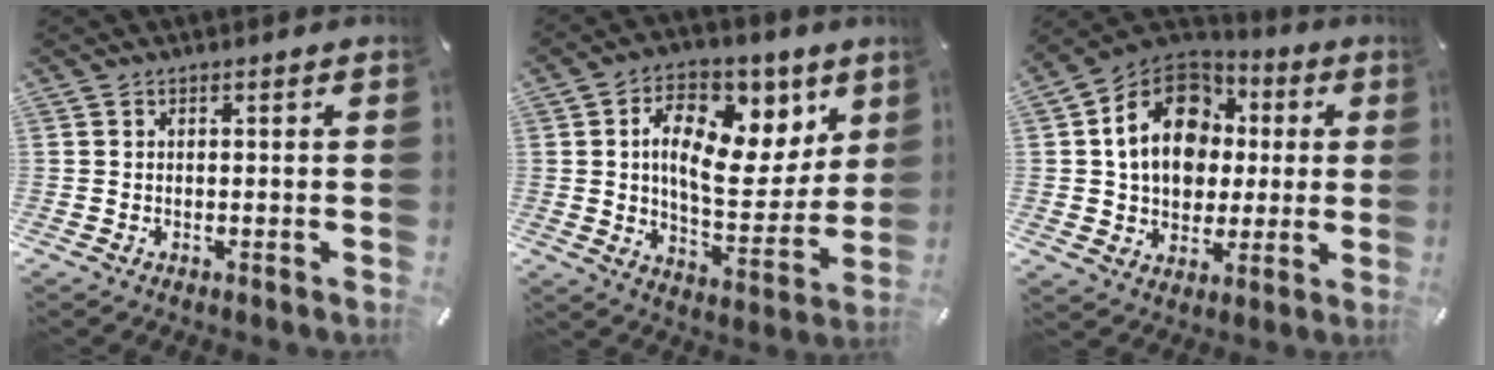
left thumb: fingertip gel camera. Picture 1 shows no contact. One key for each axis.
{"total": 17.7, "fx": 6.5, "fy": 9.9, "fz": 13.1, "tx": -0.195, "ty": -0.031, "tz": 0.110}
{"total": 15.8, "fx": 2.1, "fy": 13.2, "fz": 8.5, "tx": -0.159, "ty": 0.001, "tz": 0.040}